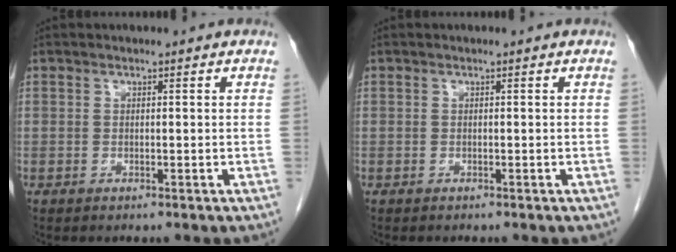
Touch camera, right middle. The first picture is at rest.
{"total": 0.0}